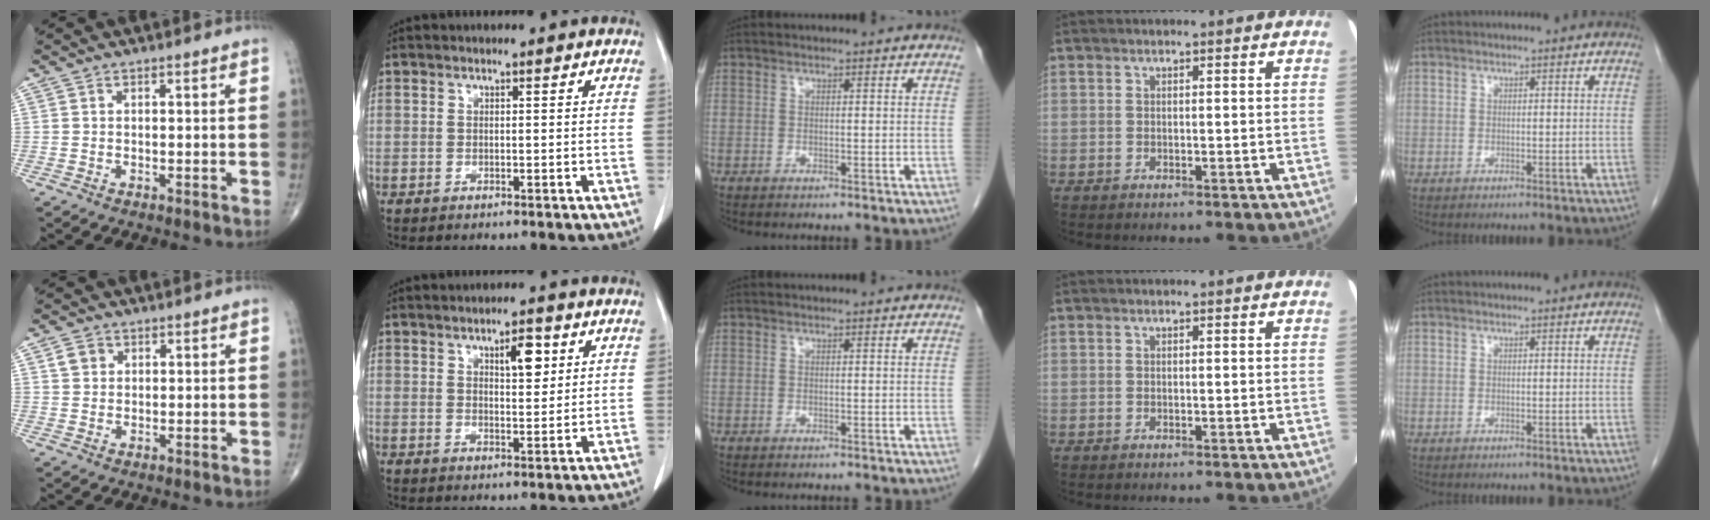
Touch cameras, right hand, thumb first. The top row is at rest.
{"thumb": {"total": 2.7, "force": [1.1, 2.2, 1.0], "torque": [-0.010, -0.002, 0.018]}, "index": {"total": 4.7, "force": [2.1, 1.6, 3.9], "torque": [-0.061, 0.001, 0.034]}, "middle": {"total": 0.8, "force": [-0.8, 0.2, 0.2], "torque": [-0.006, -0.002, -0.012]}}